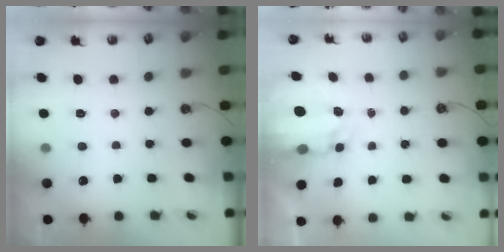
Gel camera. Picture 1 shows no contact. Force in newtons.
{"total": 3.9, "press": 3.9, "slide": 0.3}